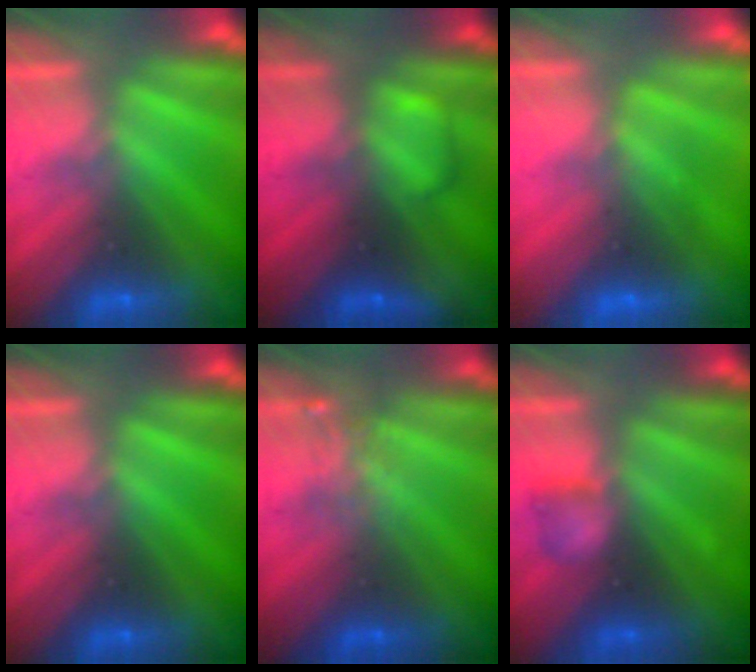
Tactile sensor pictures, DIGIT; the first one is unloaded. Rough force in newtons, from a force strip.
{"total": 2.3}
{"total": 2.7}
{"total": 0.0}
{"total": 2.2}
{"total": 2.1}